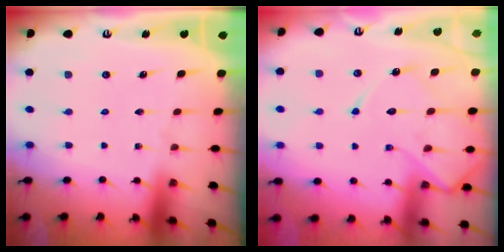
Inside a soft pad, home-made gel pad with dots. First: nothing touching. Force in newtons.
{"total": 13.8, "press": 13.7, "slide": 1.3}